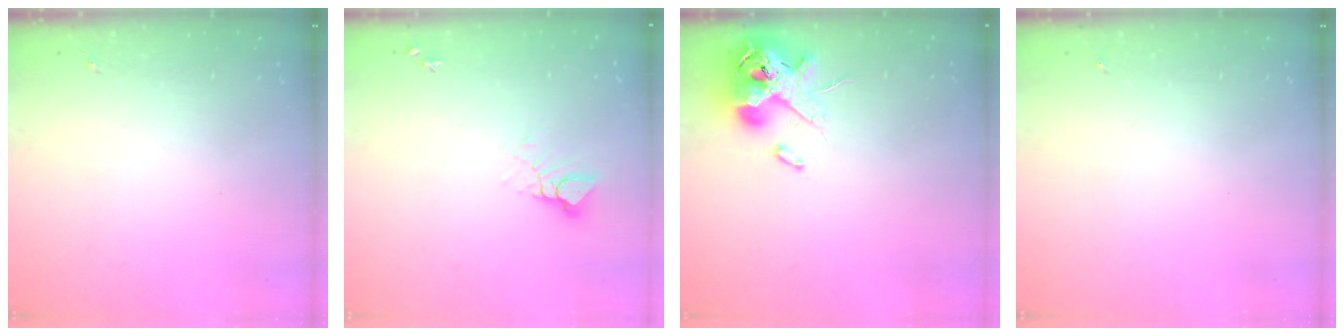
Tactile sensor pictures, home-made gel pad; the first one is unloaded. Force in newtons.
{"total": 4.0, "press": 3.9, "slide": 0.4}
{"total": 12.9, "press": 12.7, "slide": 2.2}
{"total": 0.0}